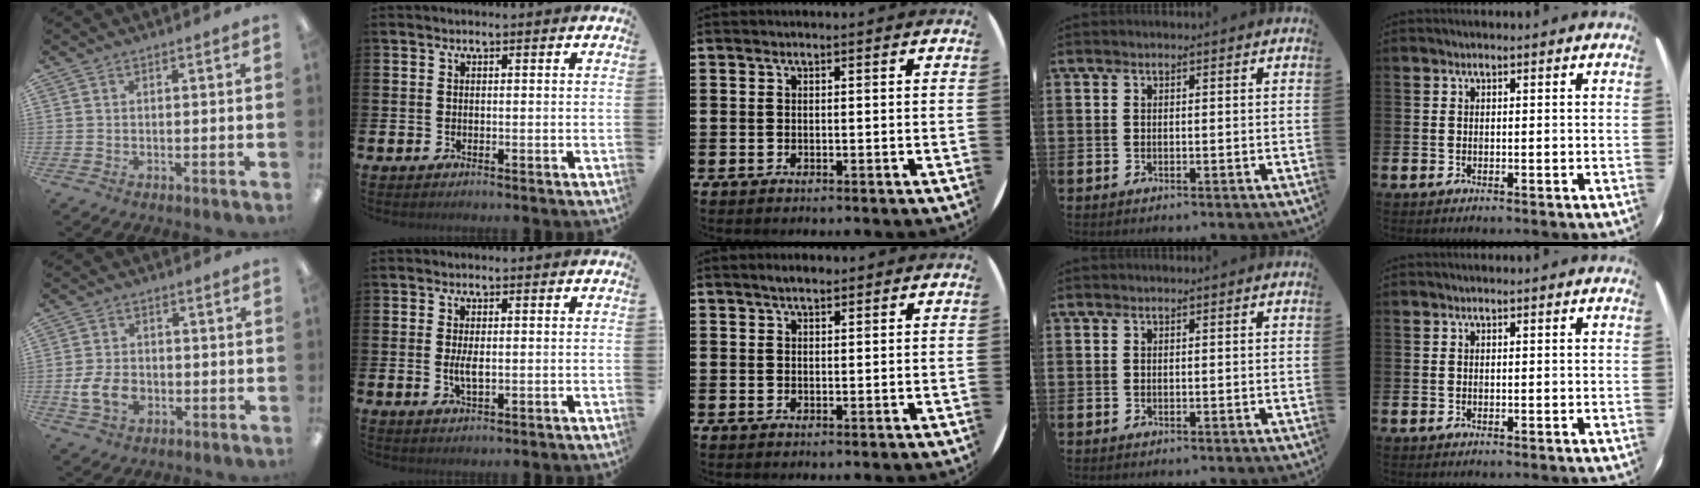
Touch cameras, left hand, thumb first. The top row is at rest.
{"thumb": {"total": 7.7, "force": [-2.1, 5.6, 4.8], "torque": [-0.094, 0.010, -0.037]}, "index": {"total": 2.7, "force": [0.1, 1.1, 2.5], "torque": [-0.041, -0.002, -0.001]}, "middle": {"total": 1.8, "force": [1.5, 0.5, 0.9], "torque": [-0.010, 0.003, 0.023]}}